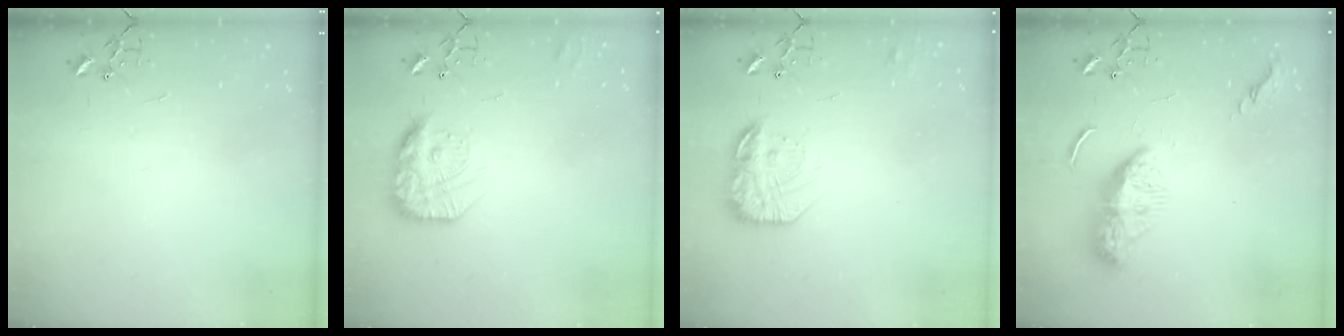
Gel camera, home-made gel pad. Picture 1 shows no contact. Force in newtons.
{"total": 16.5, "press": 16.4, "slide": 1.3}
{"total": 17.3, "press": 17.2, "slide": 1.2}
{"total": 11.4, "press": 11.3, "slide": 0.9}